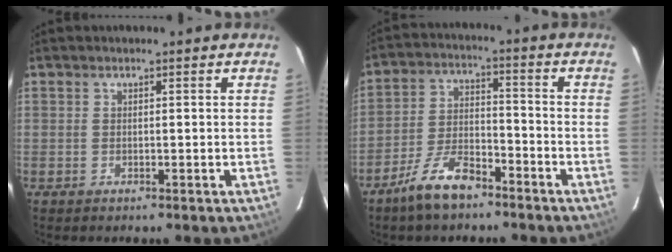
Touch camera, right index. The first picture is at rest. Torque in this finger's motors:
{"motor_torque": [1.02, -0.90, 0.51, 0.10]}